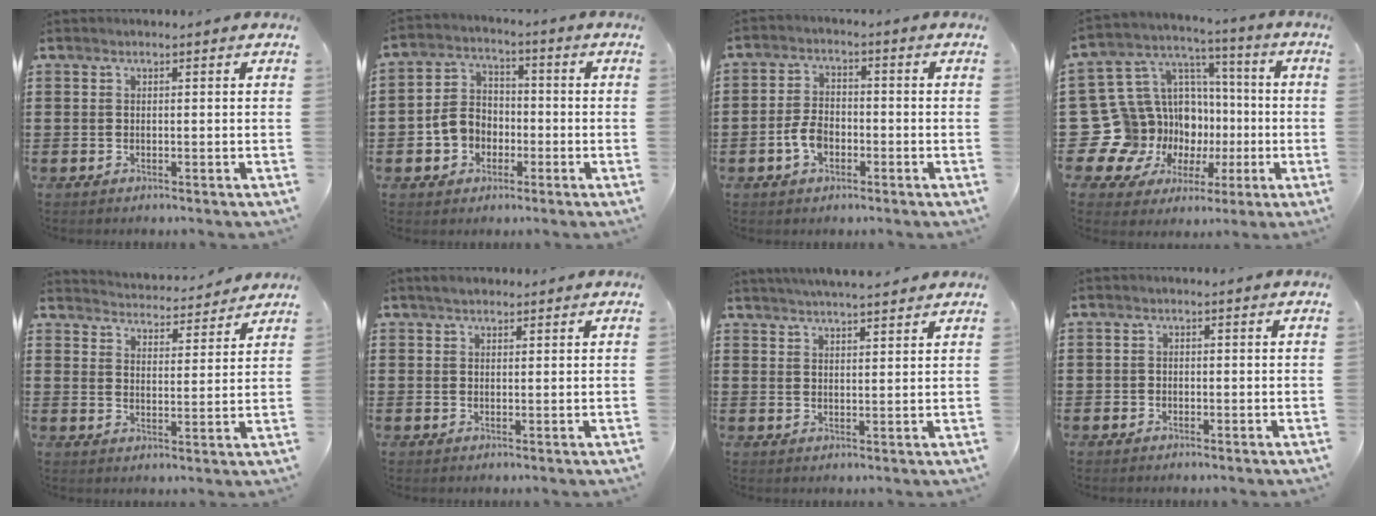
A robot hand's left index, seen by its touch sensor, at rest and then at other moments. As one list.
[{"total": 5.9, "force": [-1.9, 5.0, 2.4], "torque": [-0.069, 0.015, -0.040]}, {"total": 4.6, "force": [-1.7, 2.9, 3.1], "torque": [-0.085, -0.003, -0.040]}, {"total": 15.3, "force": [-3.5, 14.2, 4.4], "torque": [-0.149, -0.022, -0.019]}, {"total": 3.8, "force": [3.8, 0.0, -0.1], "torque": [-0.018, -0.029, 0.062]}, {"total": 1.7, "force": [1.4, 0.7, 0.5], "torque": [-0.013, 0.005, 0.027]}, {"total": 3.3, "force": [3.2, -0.2, 0.7], "torque": [-0.023, -0.009, 0.058]}, {"total": 0.9, "force": [-0.5, 0.7, 0.1], "torque": [-0.005, 0.002, -0.013]}]